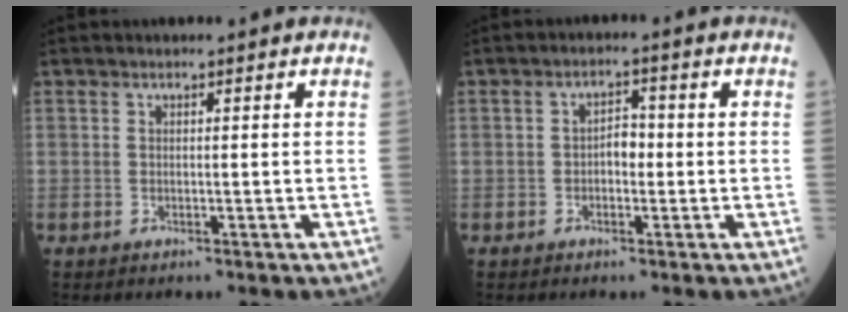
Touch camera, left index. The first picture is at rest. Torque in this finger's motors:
{"motor_torque": [0.12, 0.00, 0.04, 0.01]}